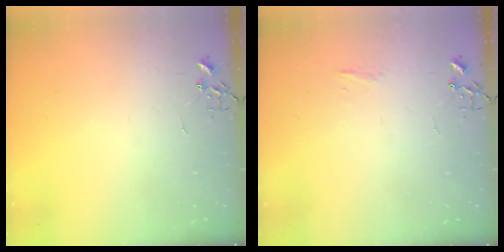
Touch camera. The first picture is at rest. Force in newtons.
{"total": 3.7, "press": 3.6, "slide": 0.6}